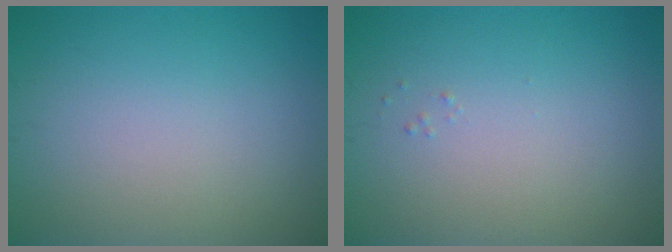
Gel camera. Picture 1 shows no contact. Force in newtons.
{"total": 0.0}